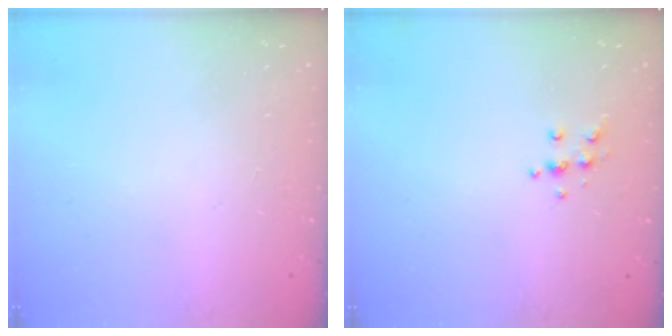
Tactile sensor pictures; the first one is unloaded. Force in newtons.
{"total": 5.6, "press": 5.6, "slide": 0.6}